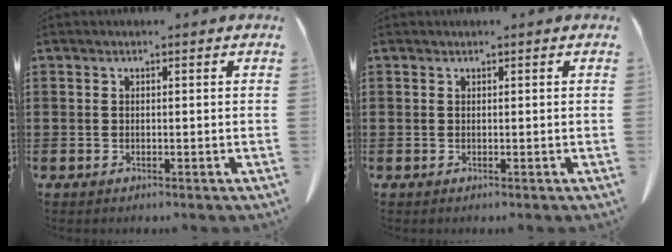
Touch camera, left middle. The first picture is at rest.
{"total": 0.0}